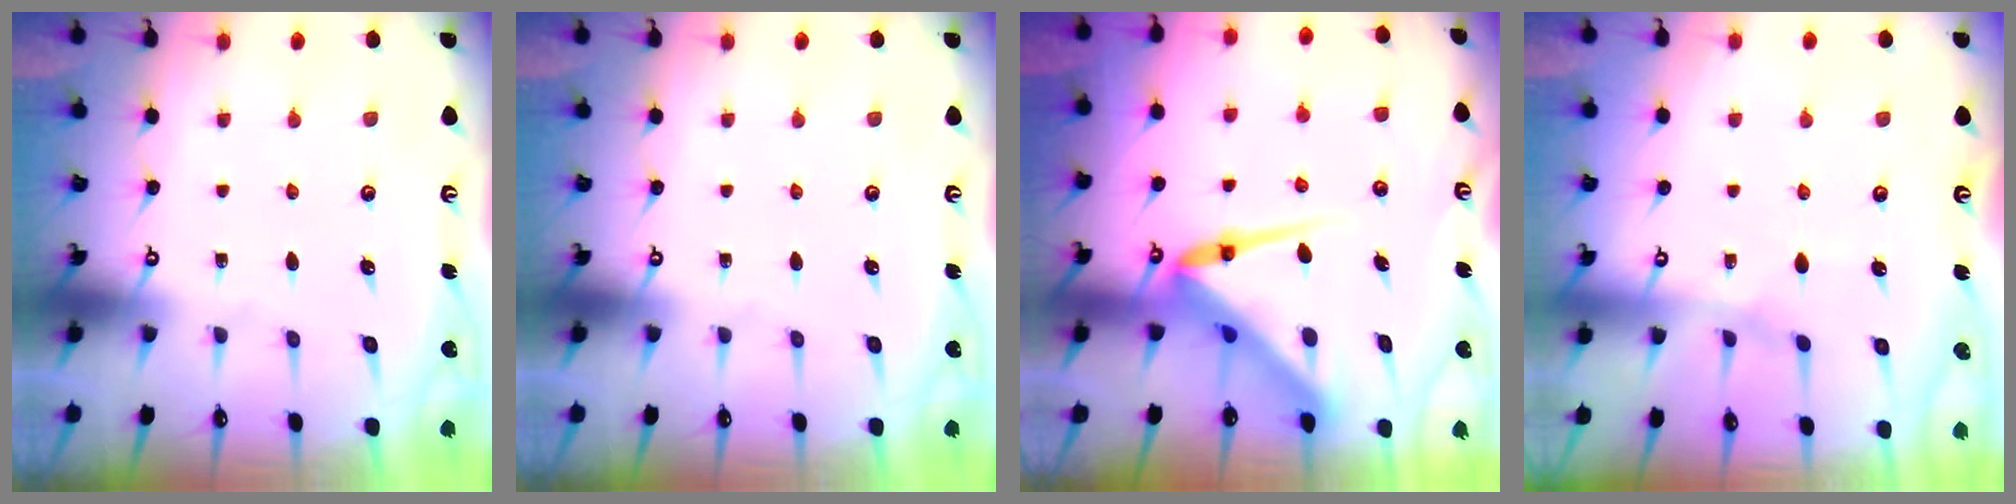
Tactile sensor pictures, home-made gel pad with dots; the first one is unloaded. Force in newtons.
{"total": 0.0}
{"total": 10.8, "press": 10.8, "slide": 1.1}
{"total": 5.9, "press": 5.9, "slide": 0.8}